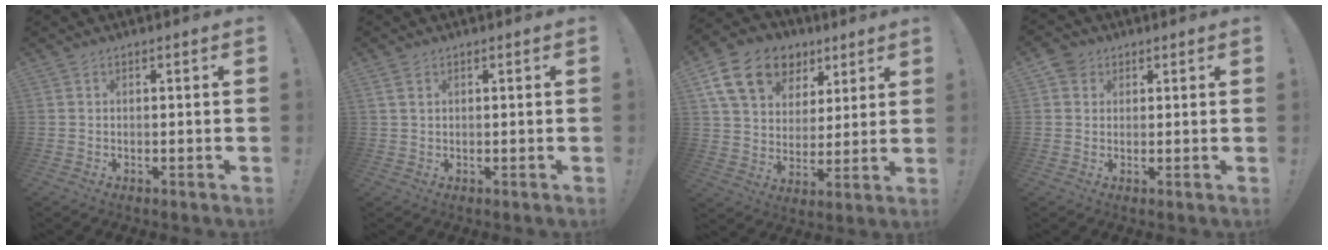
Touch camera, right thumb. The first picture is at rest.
{"total": 1.8, "force": [0.9, 1.0, 1.3], "torque": [-0.021, 0.001, 0.016]}
{"total": 18.1, "force": [8.9, 12.8, 9.0], "torque": [-0.144, -0.036, 0.174]}
{"total": 4.1, "force": [2.2, 3.3, 0.9], "torque": [-0.015, -0.005, 0.041]}